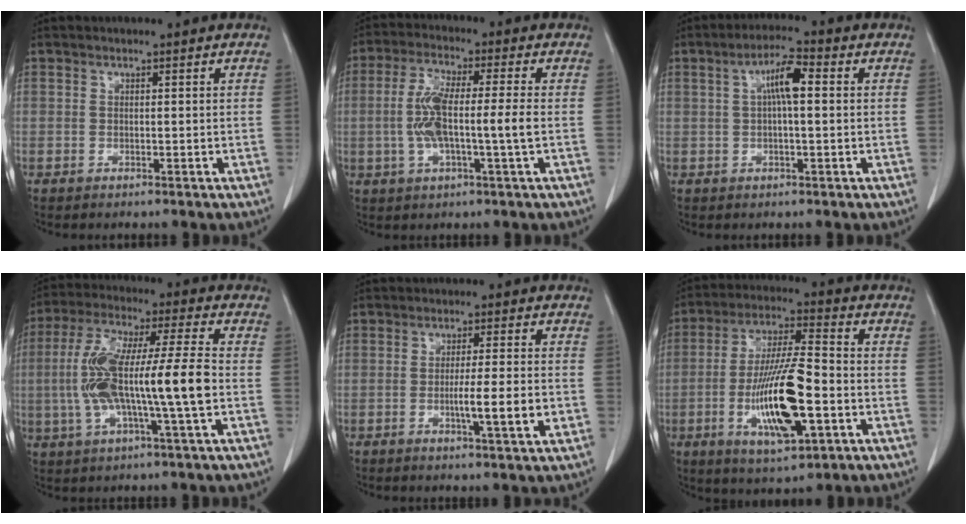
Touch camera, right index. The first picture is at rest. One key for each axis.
{"total": 9.3, "fx": -0.9, "fy": 0.8, "fz": 9.2, "tx": -0.186, "ty": 0.008, "tz": -0.022}
{"total": 5.5, "fx": 1.0, "fy": 0.9, "fz": 5.3, "tx": -0.099, "ty": 0.016, "tz": 0.015}
{"total": 15.4, "fx": -1.9, "fy": 0.9, "fz": 15.2, "tx": -0.302, "ty": 0.014, "tz": -0.038}
{"total": 6.8, "fx": -1.6, "fy": -0.1, "fz": 6.6, "tx": -0.104, "ty": -0.009, "tz": -0.026}
{"total": 15.4, "fx": -4.0, "fy": 3.2, "fz": 14.5, "tx": -0.280, "ty": -0.008, "tz": -0.067}